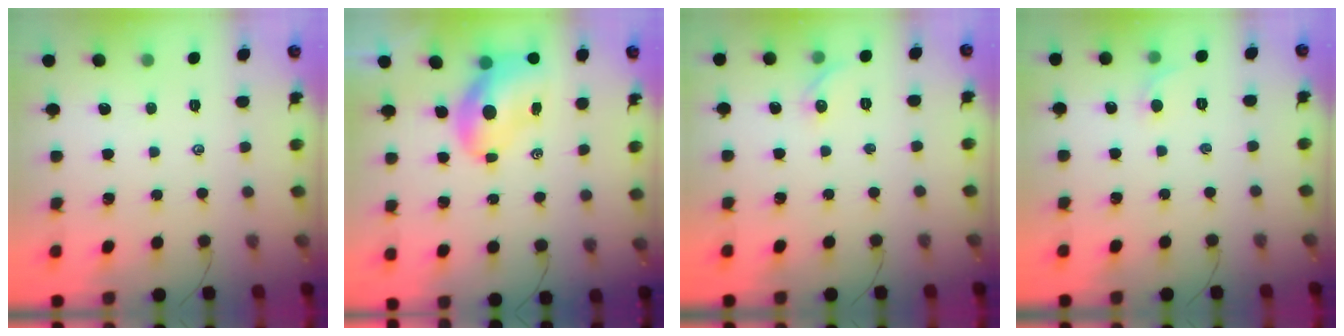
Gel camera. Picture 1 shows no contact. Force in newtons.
{"total": 7.8, "press": 7.5, "slide": 2.3}
{"total": 4.9, "press": 4.7, "slide": 1.3}
{"total": 3.7, "press": 3.5, "slide": 1.2}